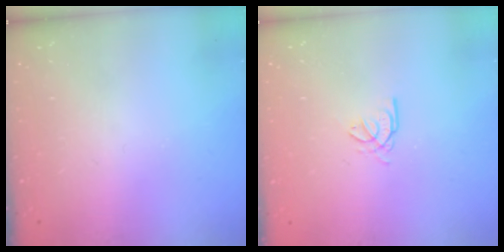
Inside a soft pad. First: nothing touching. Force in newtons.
{"total": 2.7, "press": 2.7, "slide": 0.4}